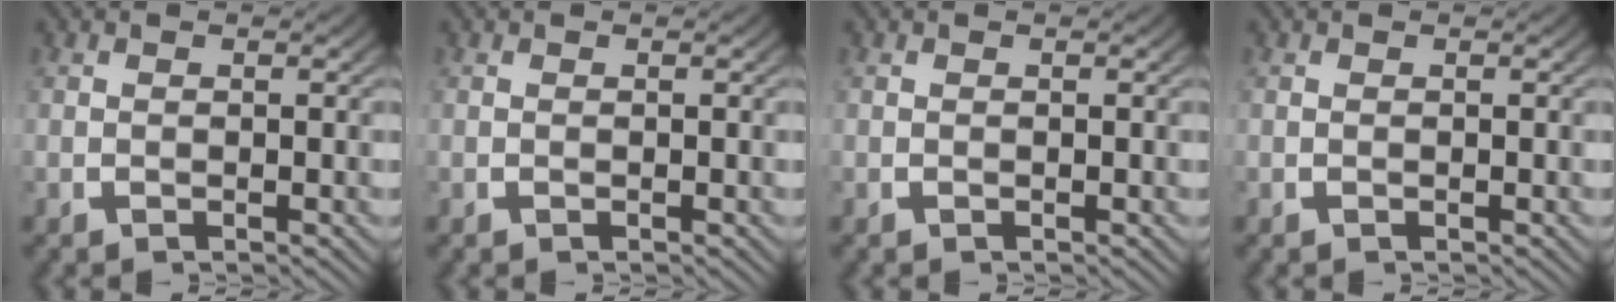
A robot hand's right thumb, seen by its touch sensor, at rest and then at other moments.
{"total": 0.0}
{"total": 0.0}
{"total": 0.0}